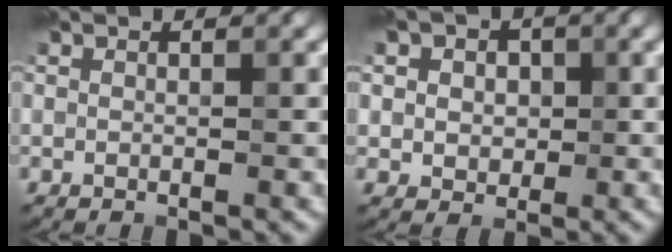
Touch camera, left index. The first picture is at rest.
{"total": 3.4, "force": [0.9, 2.8, 1.7], "torque": [-0.015, 0.016, -0.003]}